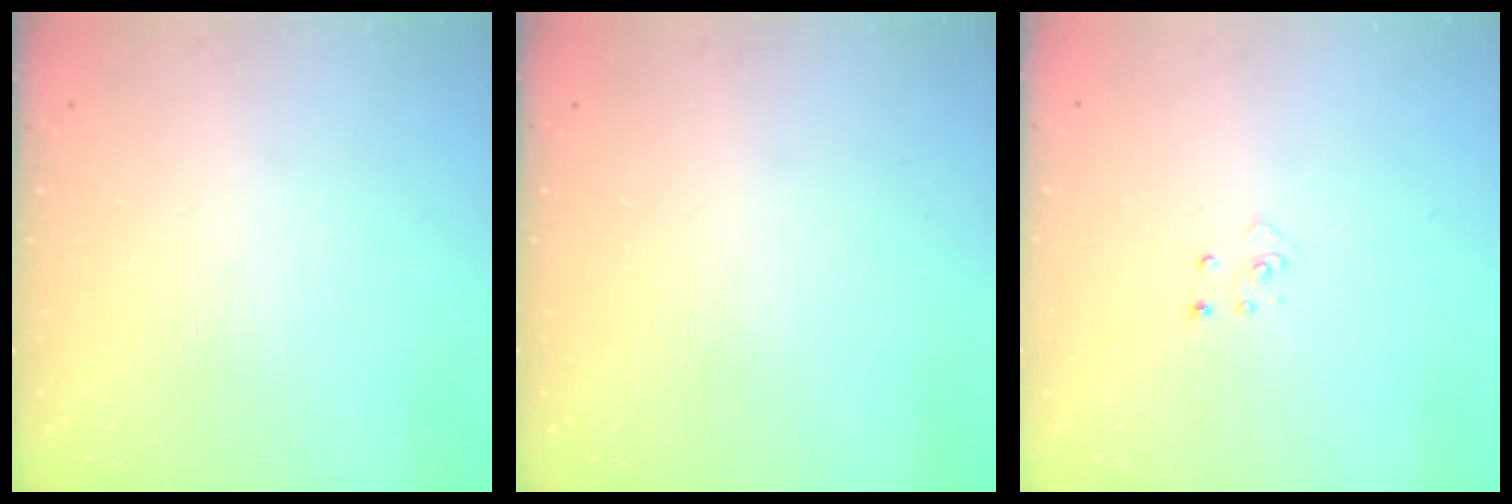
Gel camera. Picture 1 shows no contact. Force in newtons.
{"total": 0.0}
{"total": 3.4, "press": 3.4, "slide": 0.3}